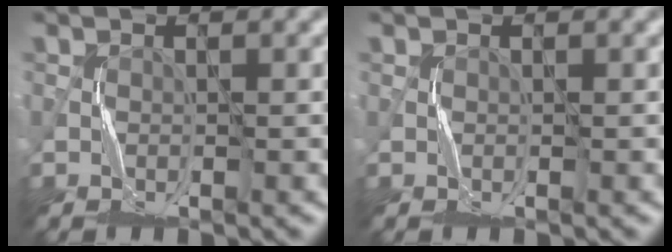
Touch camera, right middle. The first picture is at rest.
{"total": 0.0}